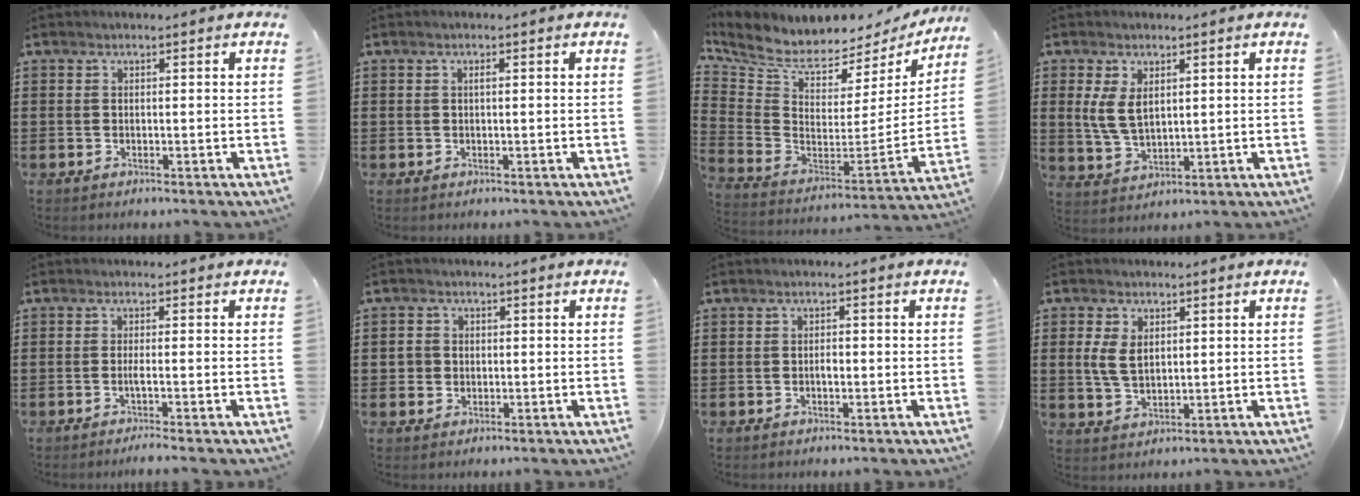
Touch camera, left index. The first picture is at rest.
{"total": 0.5, "force": [0.1, 0.2, 0.5], "torque": [-0.011, -0.001, 0.003]}
{"total": 5.1, "force": [4.6, 1.7, 1.6], "torque": [-0.065, -0.052, 0.077]}
{"total": 5.1, "force": [1.5, 2.9, 3.9], "torque": [-0.098, 0.001, 0.024]}
{"total": 1.9, "force": [-0.8, -0.3, 1.7], "torque": [-0.030, -0.003, -0.017]}
{"total": 1.9, "force": [0.1, 1.8, 0.5], "torque": [-0.017, 0.007, -0.001]}
{"total": 1.2, "force": [-0.3, 0.5, 1.1], "torque": [-0.023, 0.000, -0.006]}
{"total": 4.5, "force": [1.1, 2.8, 3.4], "torque": [-0.081, 0.007, 0.018]}